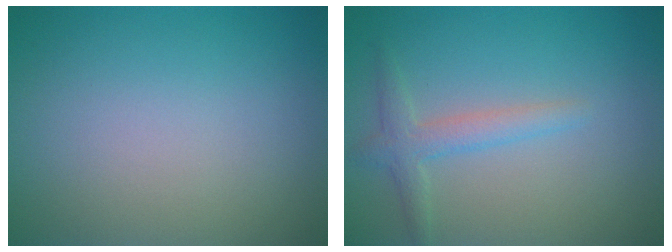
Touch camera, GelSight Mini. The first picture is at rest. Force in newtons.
{"total": 2.3, "press": 2.3, "slide": 0.1}